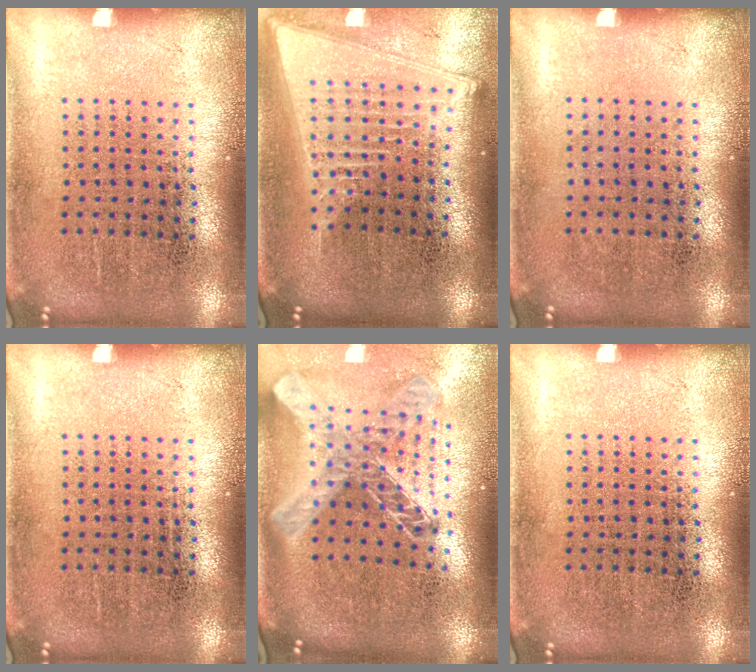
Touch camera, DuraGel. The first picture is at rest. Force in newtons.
{"total": 2.1, "press": 1.8, "slide": 1.1}
{"total": 0.0}
{"total": 0.0}
{"total": 2.1, "press": 1.7, "slide": 1.2}
{"total": 0.0}